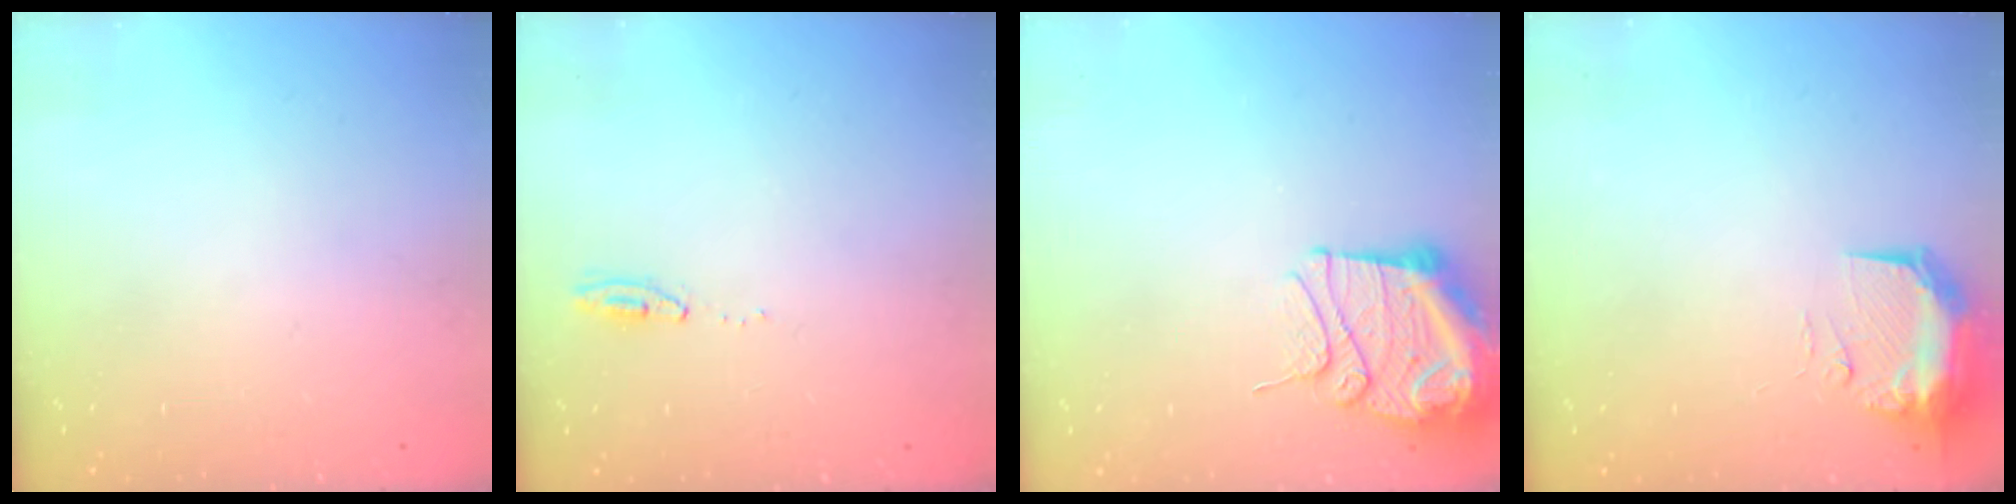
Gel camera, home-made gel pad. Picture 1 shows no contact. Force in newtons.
{"total": 11.2, "press": 5.8, "slide": 9.6}
{"total": 13.1, "press": 13.1, "slide": 1.5}
{"total": 9.3, "press": 9.1, "slide": 1.7}